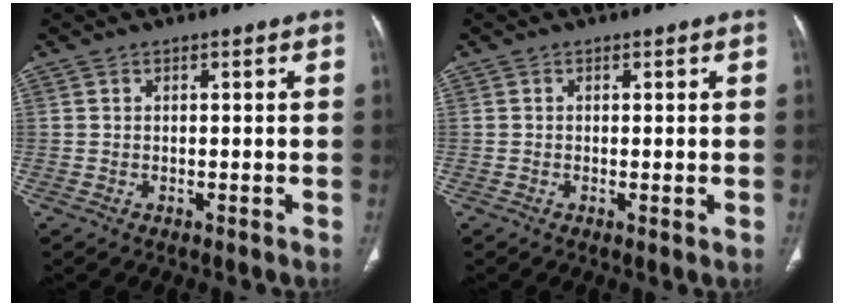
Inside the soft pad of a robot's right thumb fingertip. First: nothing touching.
{"total": 0.7, "force": [-0.1, 0.1, 0.7], "torque": [-0.016, -0.005, -0.003]}